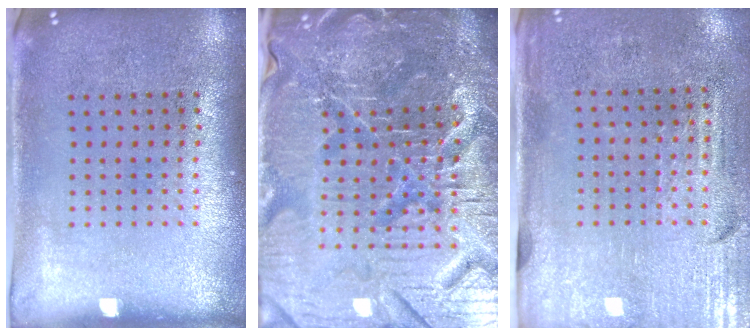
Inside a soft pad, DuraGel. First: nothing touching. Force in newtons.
{"total": 6.9, "press": 6.2, "slide": 3.0}
{"total": 3.2, "press": 2.8, "slide": 1.5}